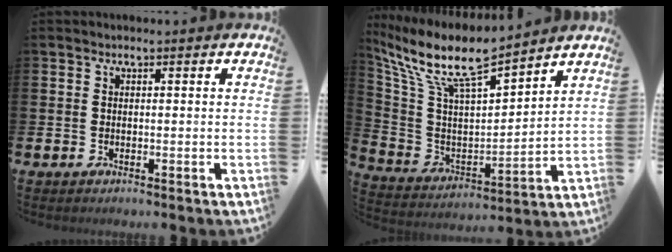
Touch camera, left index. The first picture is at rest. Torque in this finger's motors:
{"motor_torque": [1.97, -0.17, 0.33, 0.21]}